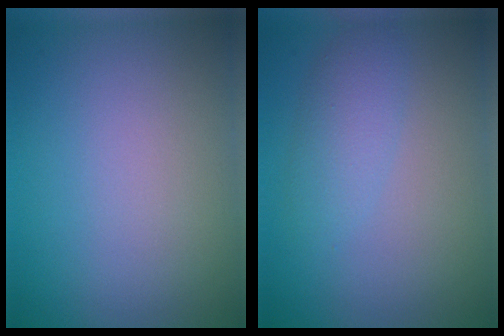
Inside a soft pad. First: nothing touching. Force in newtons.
{"total": 2.4, "press": 2.4, "slide": 0.1}